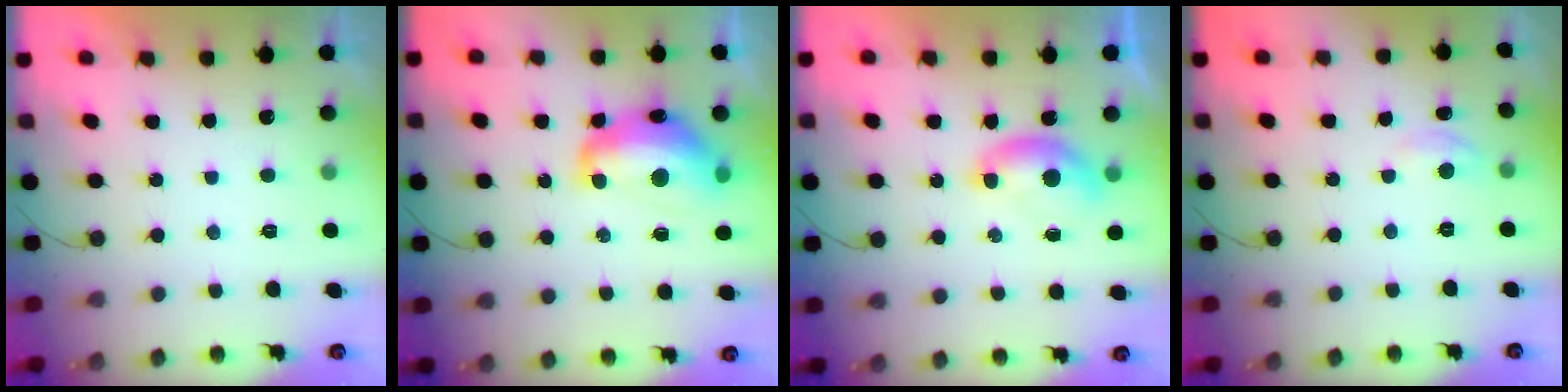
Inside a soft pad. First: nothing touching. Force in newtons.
{"total": 14.6, "press": 14.5, "slide": 1.6}
{"total": 7.0, "press": 6.9, "slide": 0.8}
{"total": 4.5, "press": 4.5, "slide": 0.6}